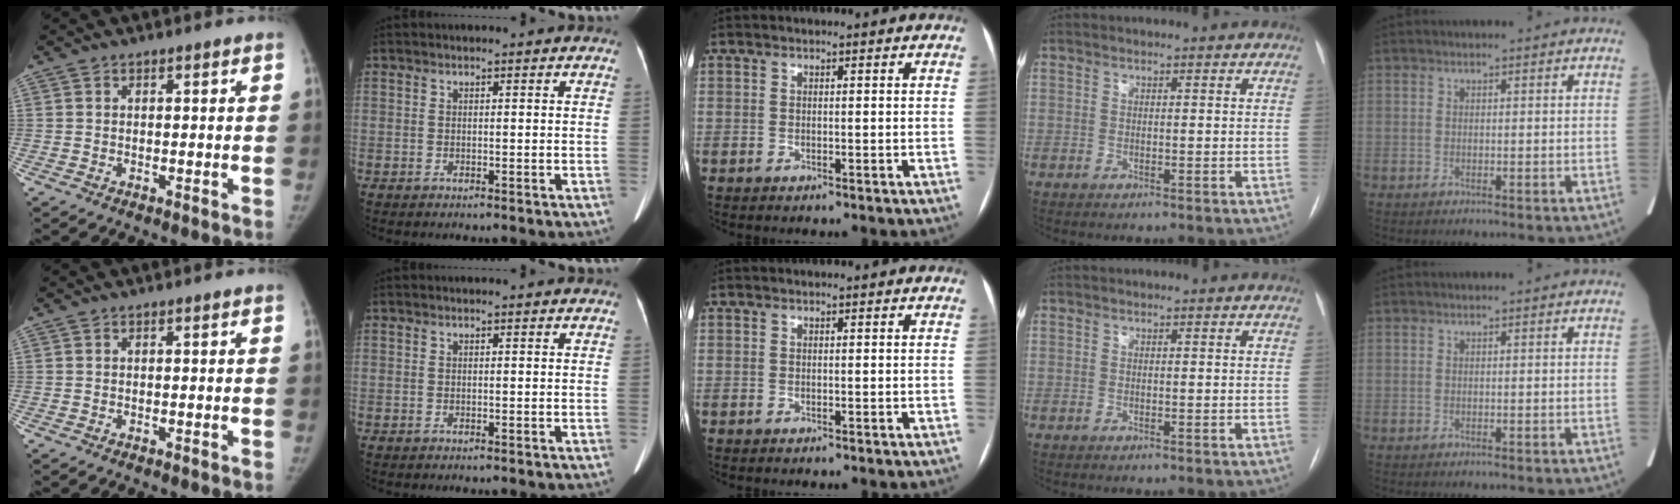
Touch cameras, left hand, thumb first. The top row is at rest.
{}